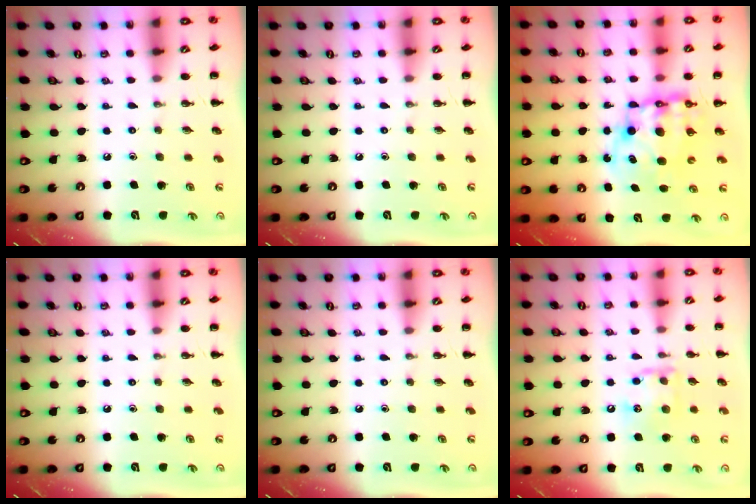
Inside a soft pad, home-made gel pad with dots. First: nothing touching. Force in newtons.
{"total": 0.0}
{"total": 11.0, "press": 10.5, "slide": 3.1}
{"total": 0.0}
{"total": 0.0}
{"total": 11.8, "press": 11.8, "slide": 1.2}